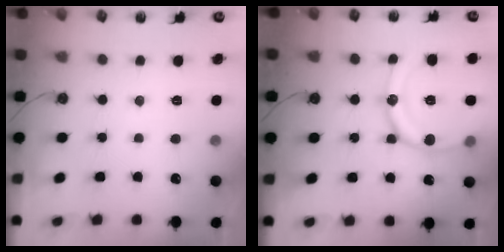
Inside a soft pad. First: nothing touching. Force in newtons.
{"total": 17.9, "press": 17.6, "slide": 3.3}